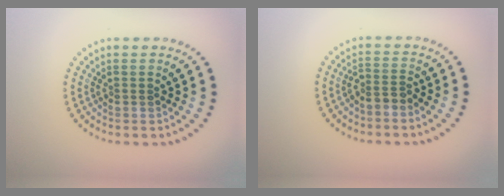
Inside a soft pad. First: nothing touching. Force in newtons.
{"total": 1.8, "press": 1.4, "slide": 1.2}